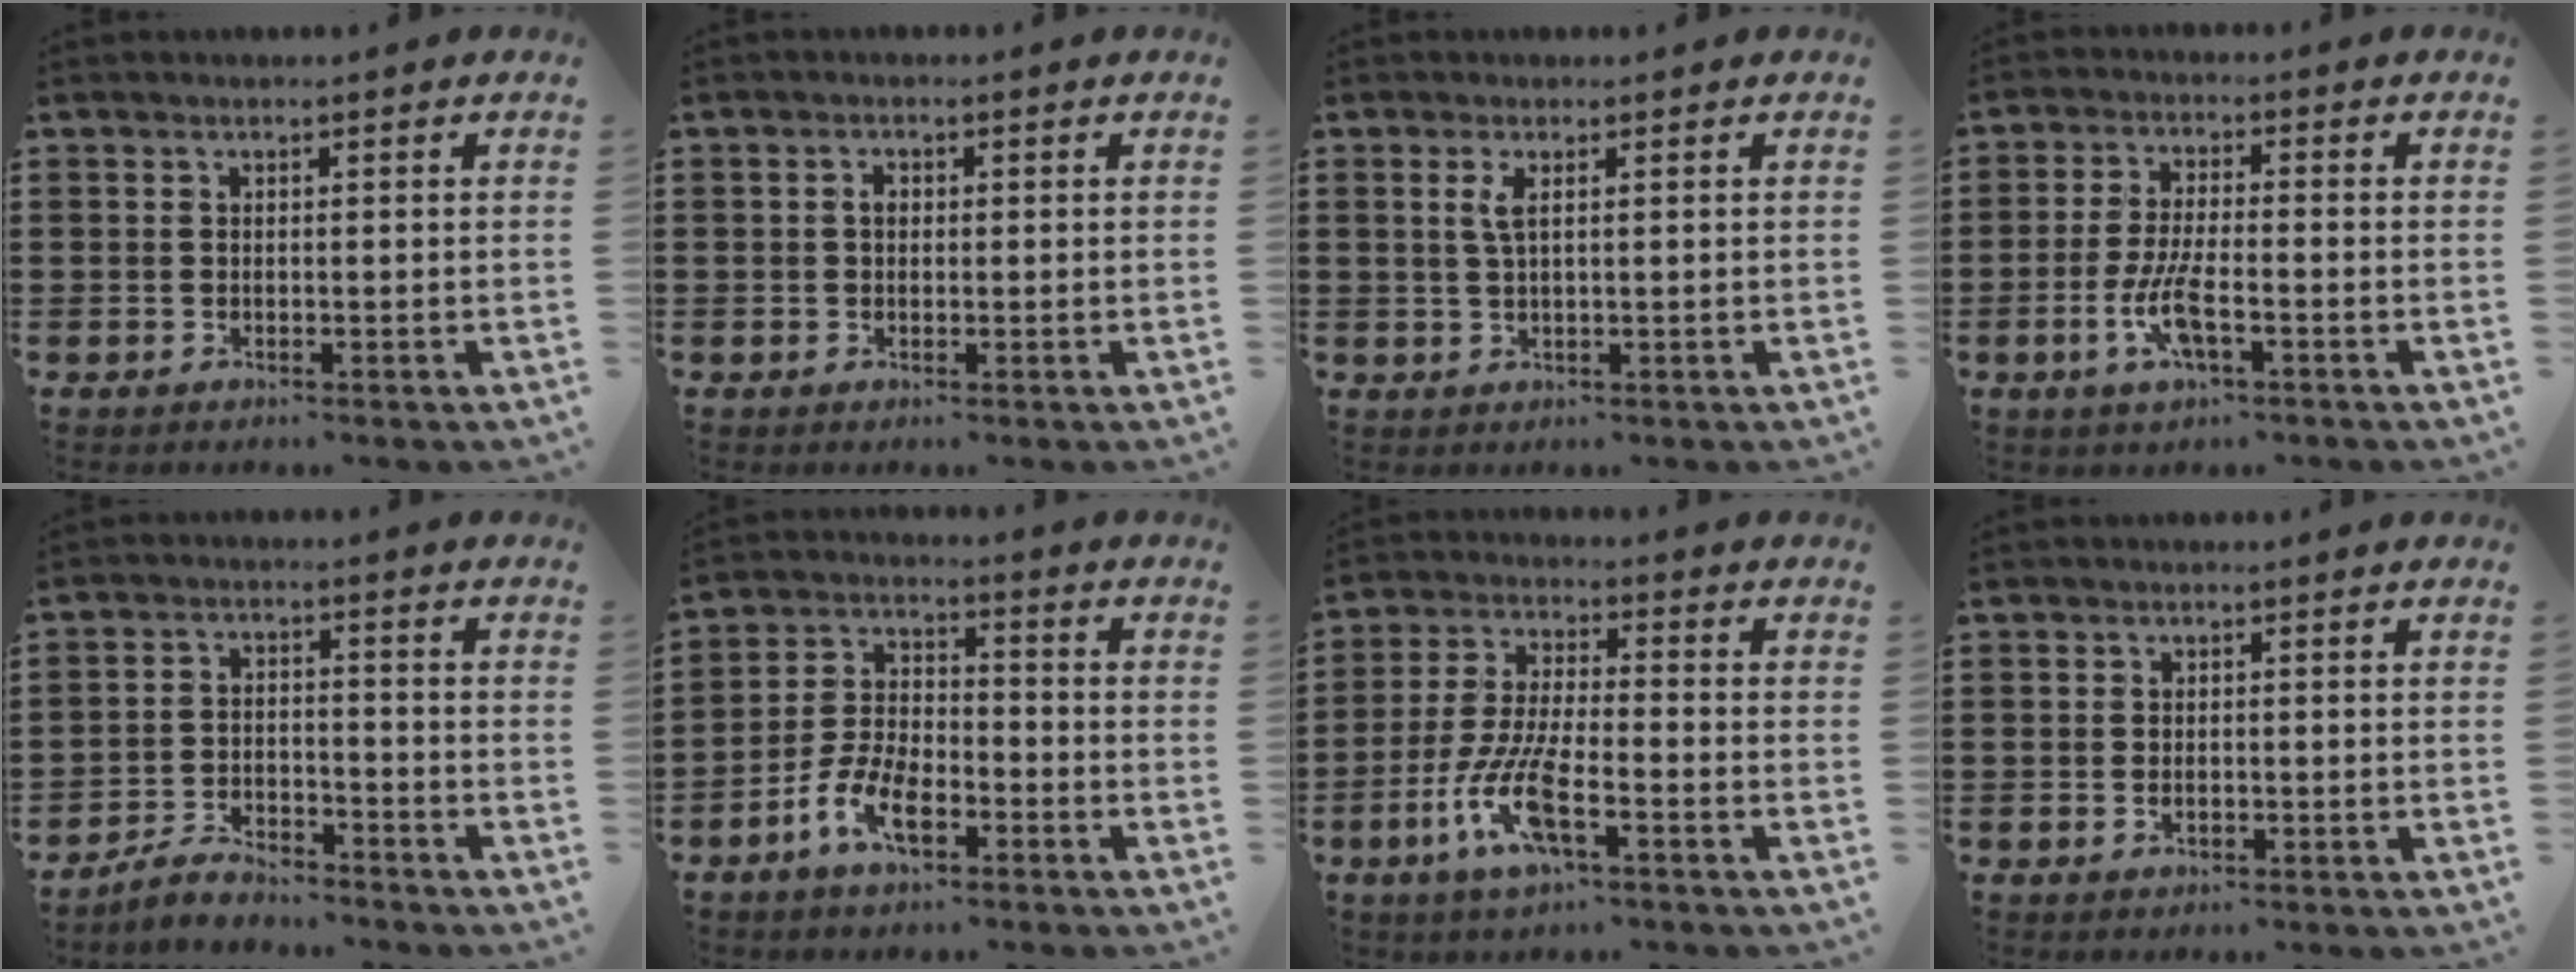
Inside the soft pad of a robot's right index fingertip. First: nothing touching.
{"total": 1.4, "force": [0.1, 0.9, 1.0], "torque": [-0.021, 0.007, 0.000]}
{"total": 2.1, "force": [0.7, 0.4, 2.0], "torque": [-0.041, 0.002, 0.010]}
{"total": 6.2, "force": [-2.4, 1.6, 5.5], "torque": [-0.123, -0.012, -0.048]}
{"total": 4.3, "force": [-4.1, 0.9, 0.8], "torque": [-0.023, 0.009, -0.086]}
{"total": 7.6, "force": [-4.1, 3.5, 5.3], "torque": [-0.128, 0.001, -0.083]}
{"total": 9.3, "force": [-4.4, 2.3, 7.9], "torque": [-0.186, -0.014, -0.085]}
{"total": 1.0, "force": [-0.2, 0.6, 0.8], "torque": [-0.016, 0.001, -0.005]}